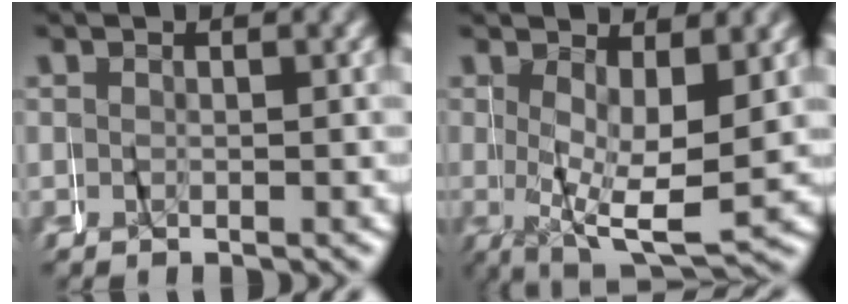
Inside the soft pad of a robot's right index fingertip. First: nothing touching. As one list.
[{"total": 7.3, "force": [-0.4, 3.1, 6.6], "torque": [-0.111, -0.028, 0.007]}]